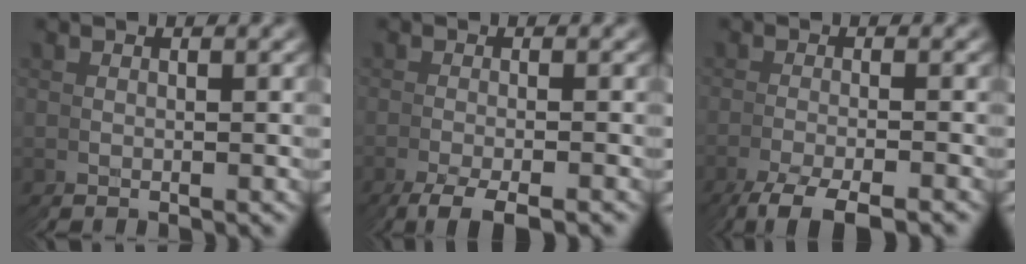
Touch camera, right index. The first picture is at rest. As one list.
[{"total": 2.9, "force": [-2.1, -1.1, 1.6], "torque": [-0.026, 0.006, -0.039]}, {"total": 3.4, "force": [-2.9, -1.1, 1.4], "torque": [-0.024, 0.009, -0.054]}]